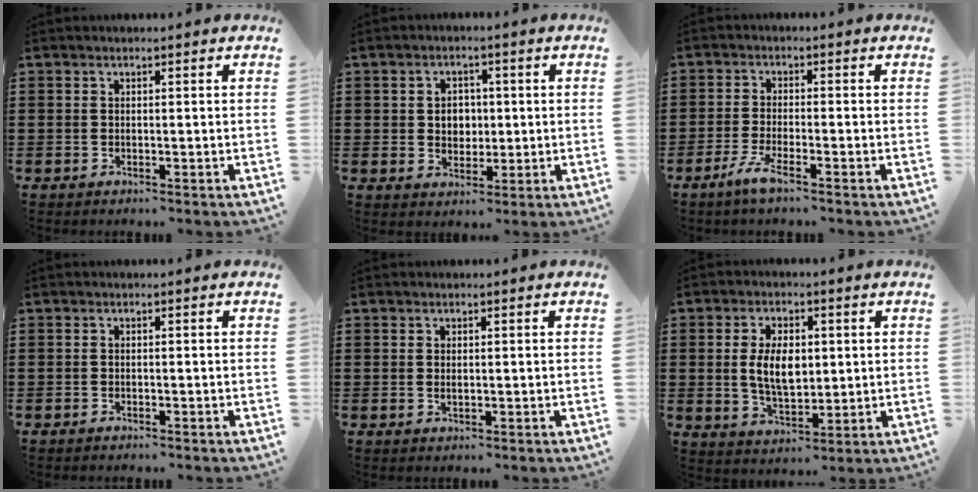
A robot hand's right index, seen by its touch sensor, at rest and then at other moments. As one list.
[{"total": 3.4, "force": [0.2, 3.1, 1.6], "torque": [-0.033, 0.007, -0.002]}, {"total": 3.6, "force": [-2.4, 0.1, 2.6], "torque": [-0.073, -0.015, -0.051]}, {"total": 0.6, "force": [-0.6, 0.1, 0.0], "torque": [-0.002, 0.000, -0.013]}, {"total": 0.6, "force": [0.0, 0.3, 0.6], "torque": [-0.013, -0.002, 0.001]}, {"total": 7.1, "force": [0.6, 3.9, 5.9], "torque": [-0.109, 0.005, 0.005]}]